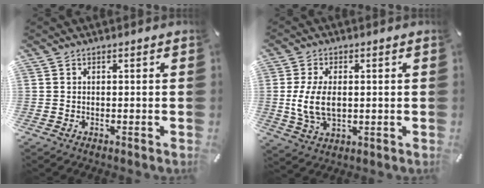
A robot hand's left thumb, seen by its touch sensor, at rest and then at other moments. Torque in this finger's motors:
{"motor_torque": [1.27, 1.98, 0.45, -0.26, 0.41]}